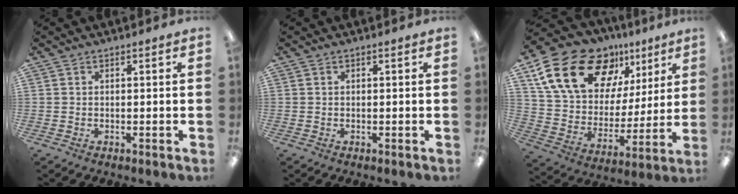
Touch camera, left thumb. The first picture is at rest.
{"total": 0.0}
{"total": 22.4, "force": [13.1, 13.3, 12.3], "torque": [-0.213, -0.060, 0.242]}